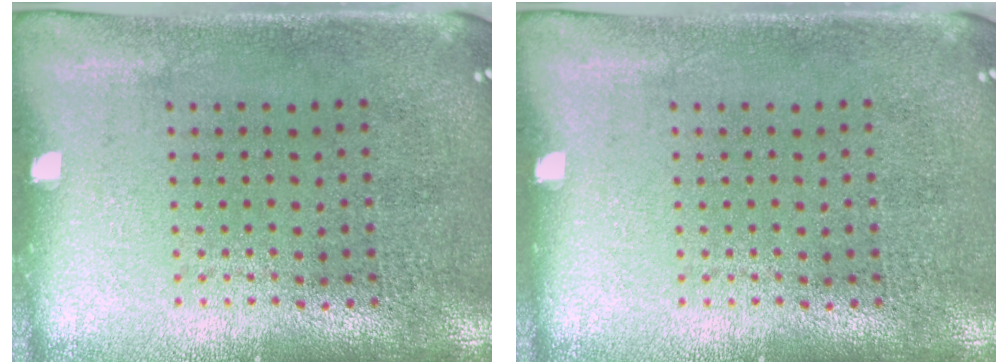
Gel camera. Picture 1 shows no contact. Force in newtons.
{"total": 0.0}